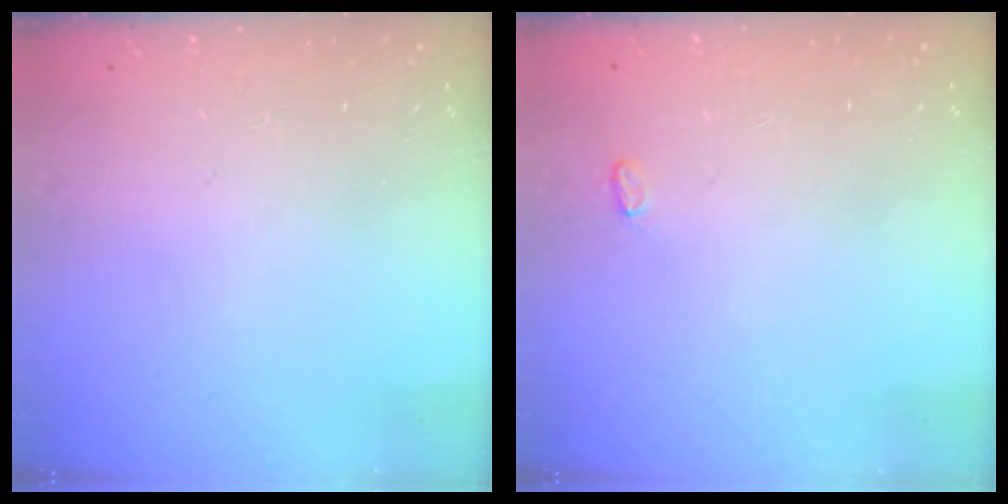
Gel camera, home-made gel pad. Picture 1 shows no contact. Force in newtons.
{"total": 2.8, "press": 2.8, "slide": 0.4}